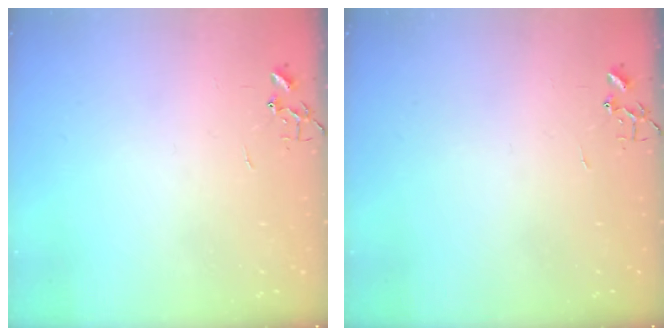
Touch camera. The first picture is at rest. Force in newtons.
{"total": 0.0}